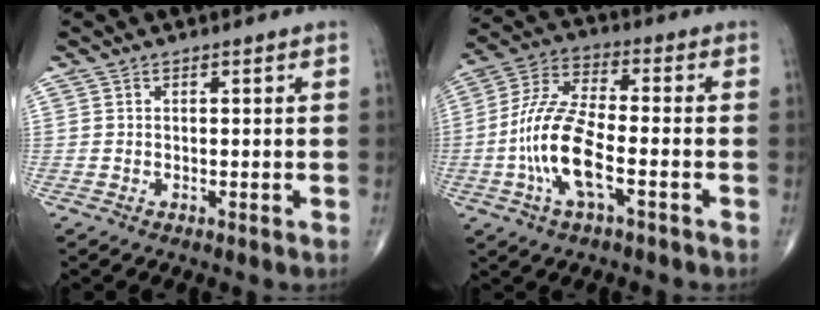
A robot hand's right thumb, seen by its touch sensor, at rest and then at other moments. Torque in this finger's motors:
{"motor_torque": [2.75, 2.26, 1.56, -0.23, 0.23]}